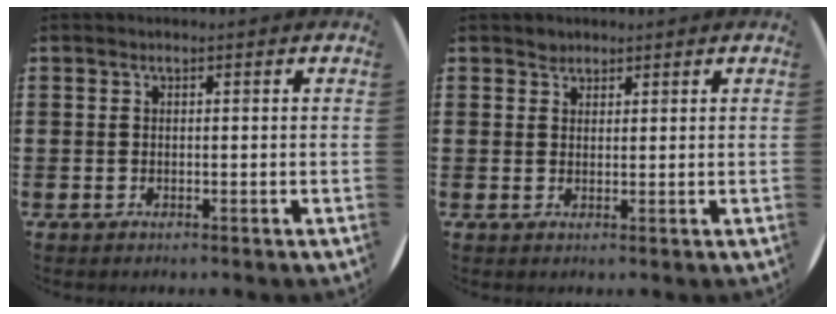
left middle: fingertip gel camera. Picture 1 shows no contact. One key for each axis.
{"total": 1.4, "fx": 1.2, "fy": 0.6, "fz": -0.1, "tx": 0.008, "ty": -0.003, "tz": 0.023}